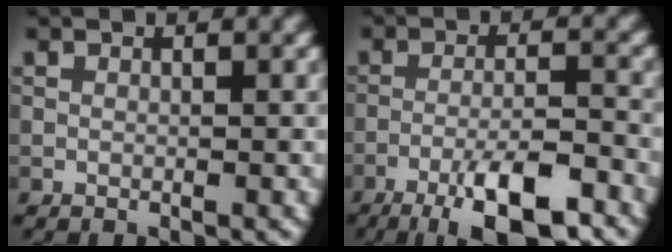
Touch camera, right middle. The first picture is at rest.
{"total": 8.2, "force": [-5.2, 1.6, 6.0], "torque": [-0.098, 0.003, -0.088]}